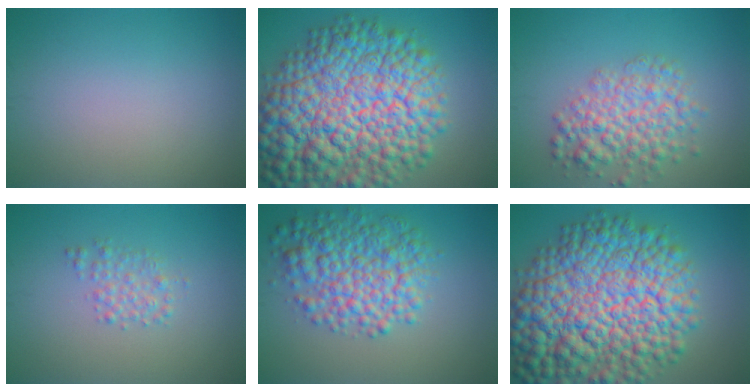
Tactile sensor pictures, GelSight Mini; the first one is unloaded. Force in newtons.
{"total": 16.7, "press": 16.7, "slide": 0.5}
{"total": 5.2, "press": 5.2, "slide": 0.2}
{"total": 1.8, "press": 1.8, "slide": 0.0}
{"total": 7.0, "press": 7.0, "slide": 0.1}
{"total": 16.7, "press": 16.7, "slide": 0.5}